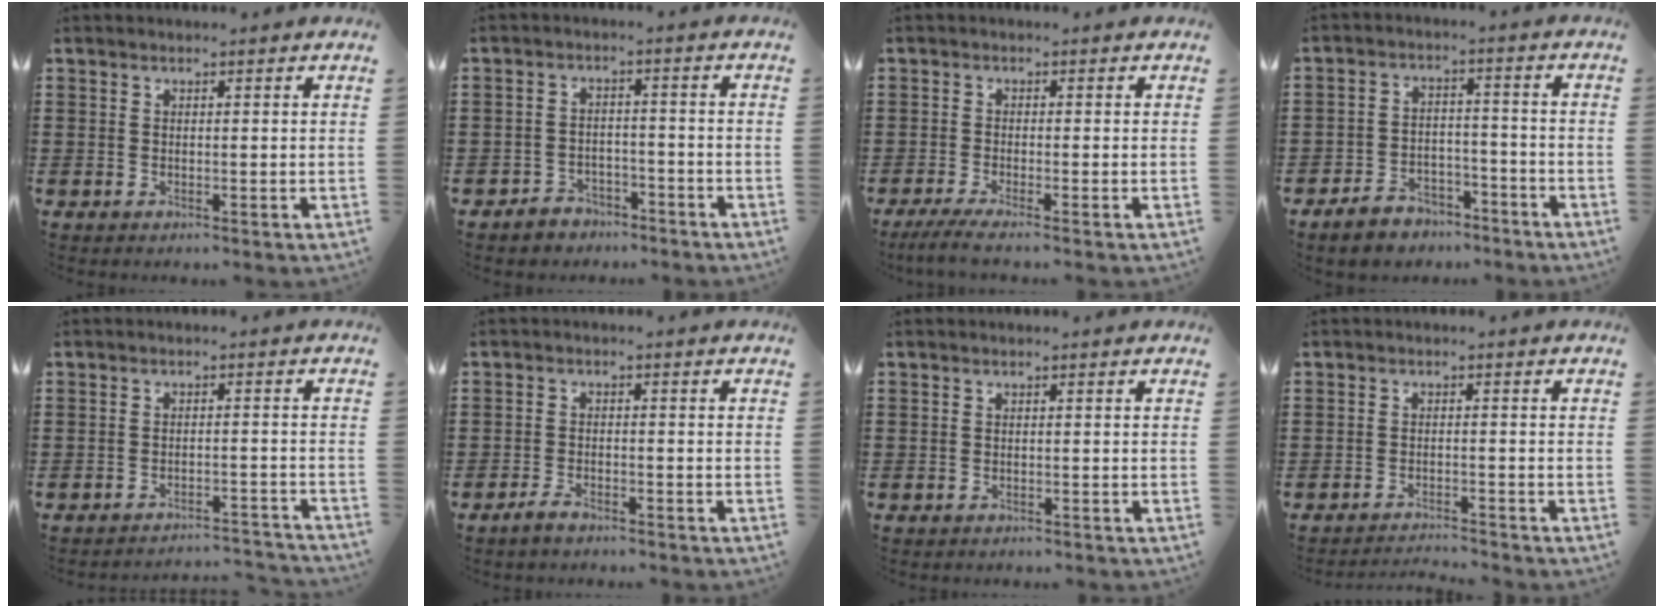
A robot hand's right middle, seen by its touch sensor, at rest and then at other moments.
{"total": 3.2, "force": [-3.1, 1.0, -0.1], "torque": [-0.007, 0.001, -0.066]}
{"total": 2.3, "force": [-1.9, -0.2, 1.2], "torque": [-0.035, -0.008, -0.040]}
{"total": 5.0, "force": [-4.6, 1.7, 0.9], "torque": [-0.025, 0.010, -0.093]}
{"total": 3.0, "force": [-3.0, -0.1, 0.3], "torque": [-0.009, -0.001, -0.063]}
{"total": 2.4, "force": [-2.1, 0.7, 0.9], "torque": [-0.025, 0.002, -0.044]}
{"total": 0.7, "force": [-0.7, 0.1, 0.1], "torque": [-0.004, -0.001, -0.014]}
{"total": 2.4, "force": [-2.3, 0.0, -0.3], "torque": [-0.003, -0.001, -0.052]}